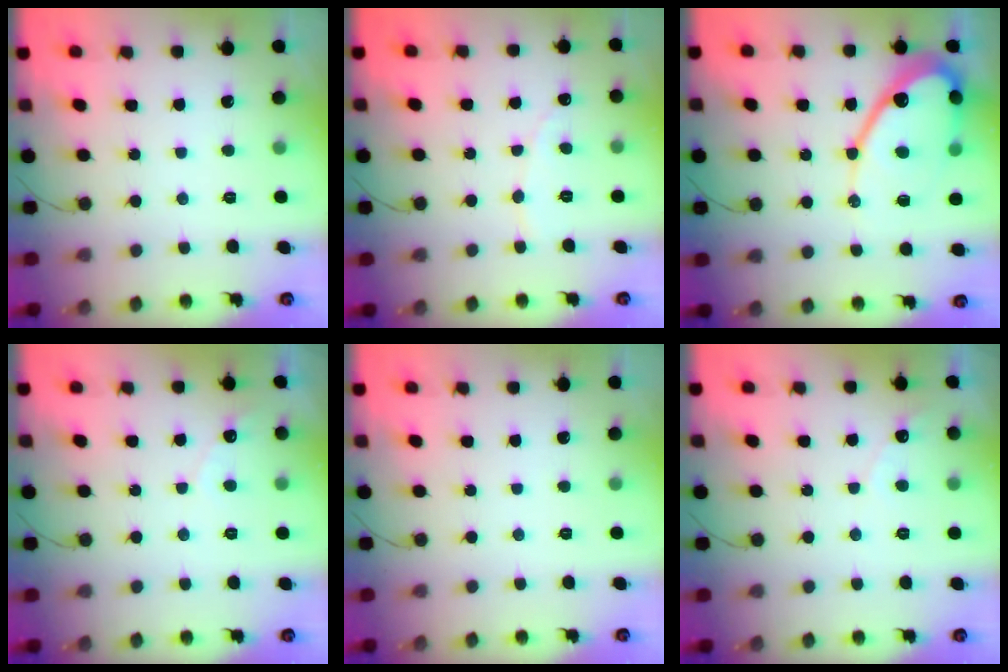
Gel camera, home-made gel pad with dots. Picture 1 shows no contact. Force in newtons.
{"total": 2.5, "press": 2.5, "slide": 0.1}
{"total": 16.4, "press": 16.3, "slide": 1.3}
{"total": 2.5, "press": 2.5, "slide": 0.1}
{"total": 0.0}
{"total": 2.5, "press": 2.5, "slide": 0.1}